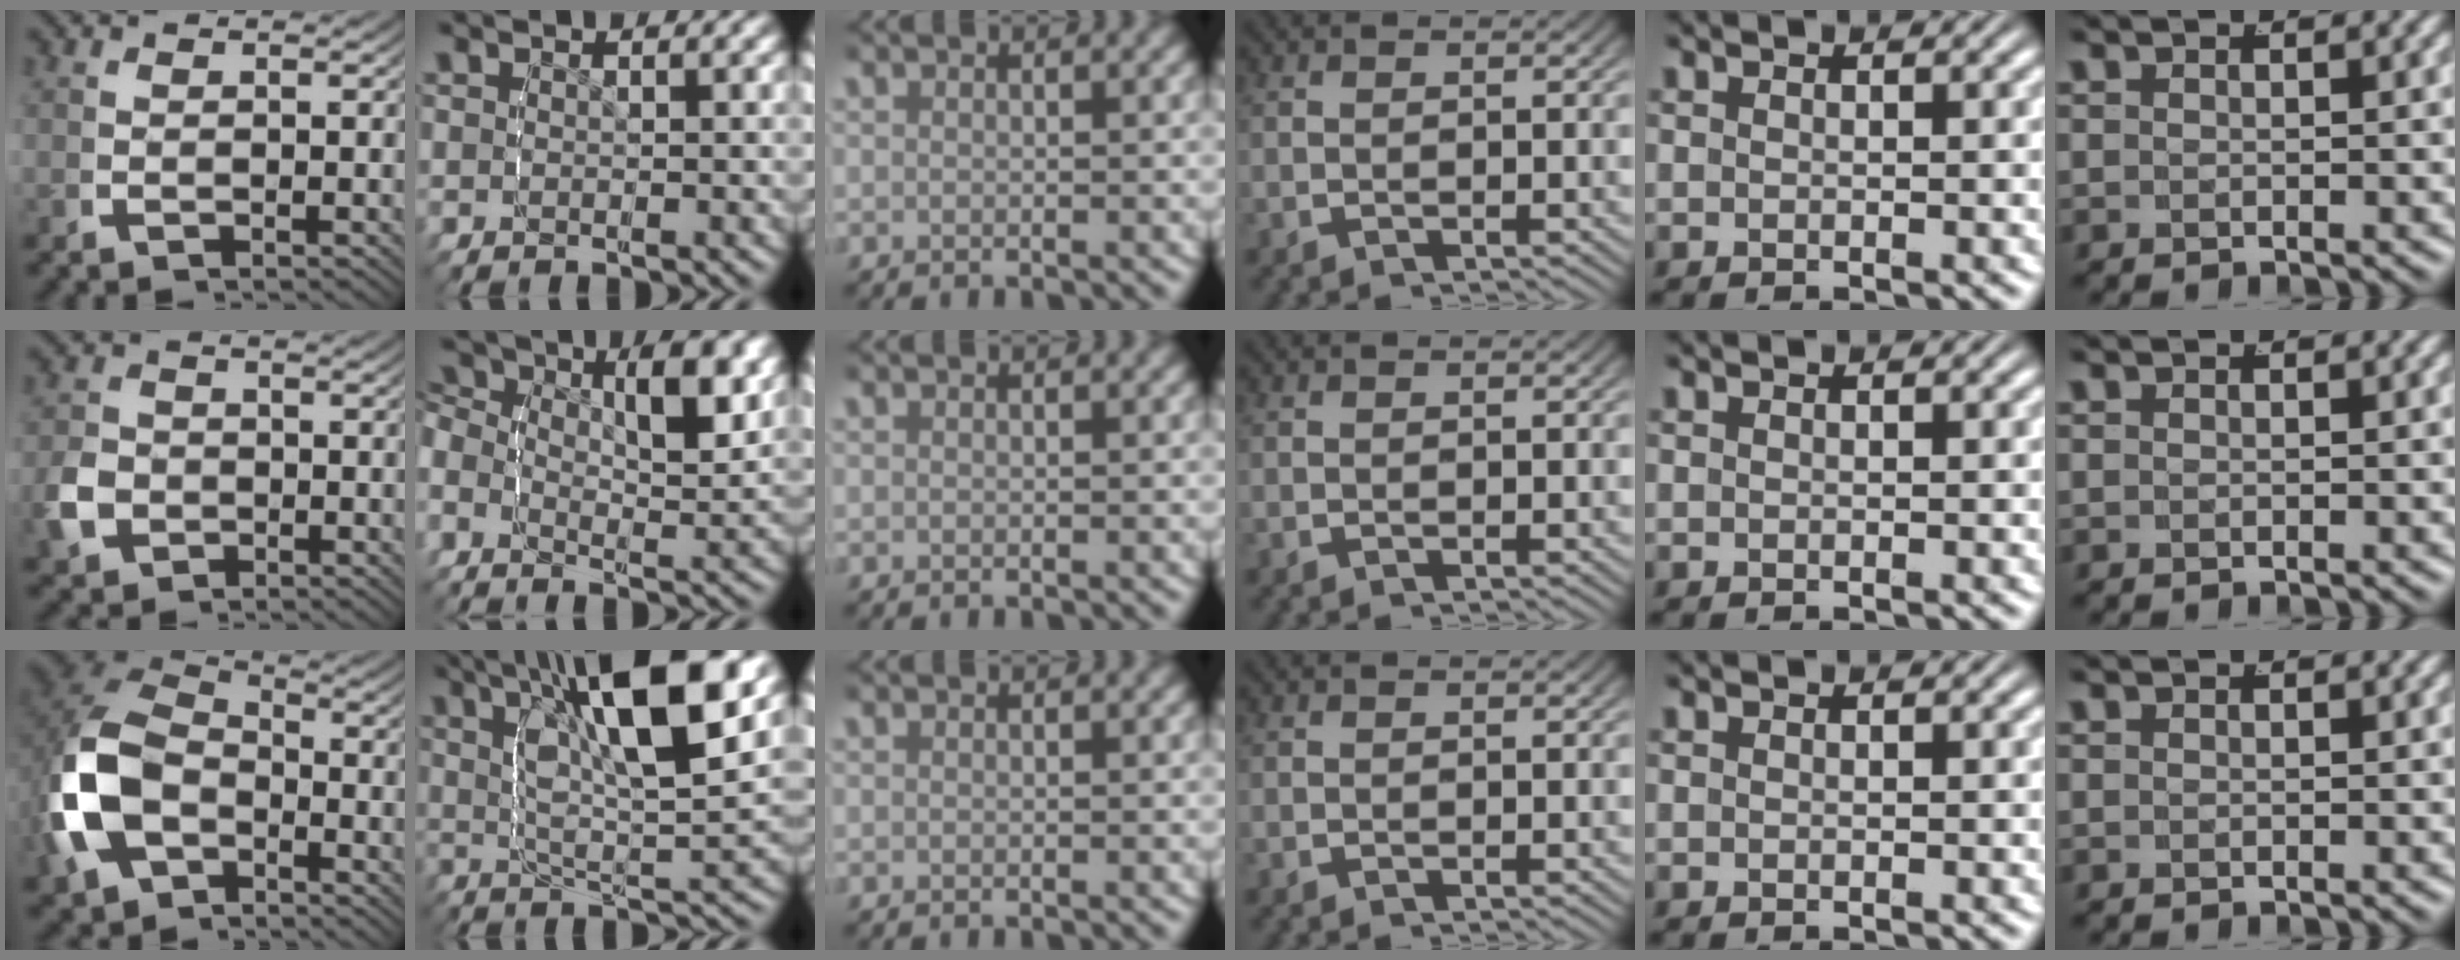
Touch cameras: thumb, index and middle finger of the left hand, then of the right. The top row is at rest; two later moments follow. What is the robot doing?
{"motion": "lift_and_place", "object": "markers"}